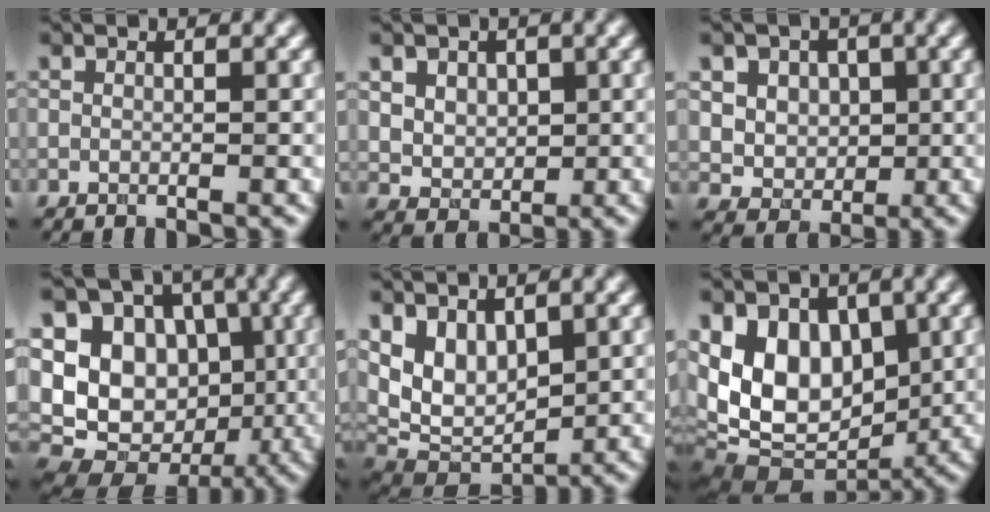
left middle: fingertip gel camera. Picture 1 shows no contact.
{"total": 4.6, "force": [1.8, 3.5, 2.3], "torque": [-0.054, 0.007, 0.036]}
{"total": 4.8, "force": [1.3, 4.2, 2.1], "torque": [-0.033, -0.001, 0.027]}
{"total": 14.3, "force": [0.8, 12.0, 7.9], "torque": [-0.148, 0.016, -0.005]}
{"total": 6.1, "force": [2.4, 3.7, 4.2], "torque": [-0.085, -0.016, 0.053]}
{"total": 11.7, "force": [0.8, 8.1, 8.5], "torque": [-0.121, 0.004, 0.014]}